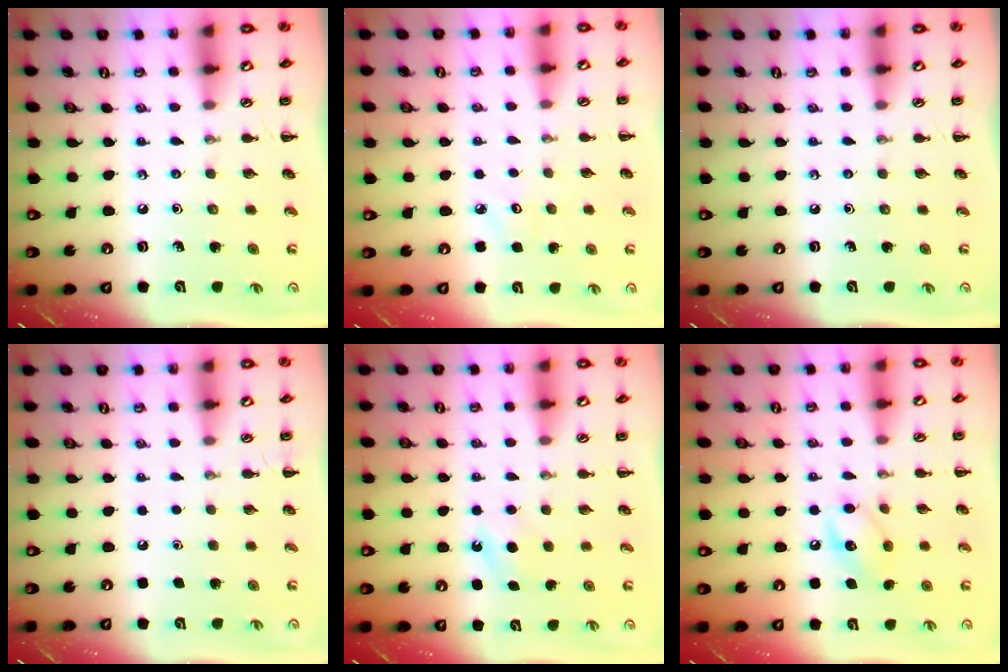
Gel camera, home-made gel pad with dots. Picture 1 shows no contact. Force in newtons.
{"total": 3.6, "press": 3.5, "slide": 0.8}
{"total": 0.0}
{"total": 1.8, "press": 1.8, "slide": 0.1}
{"total": 4.5, "press": 4.2, "slide": 1.4}
{"total": 10.0, "press": 9.9, "slide": 0.9}